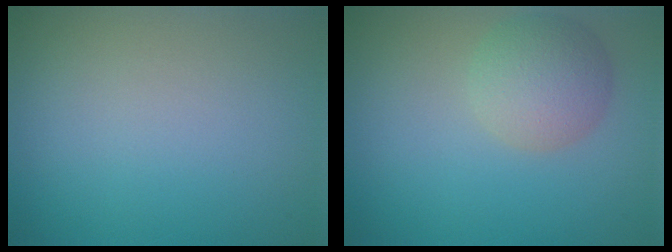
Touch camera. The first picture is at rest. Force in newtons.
{"total": 3.9, "press": 3.9, "slide": 0.2}